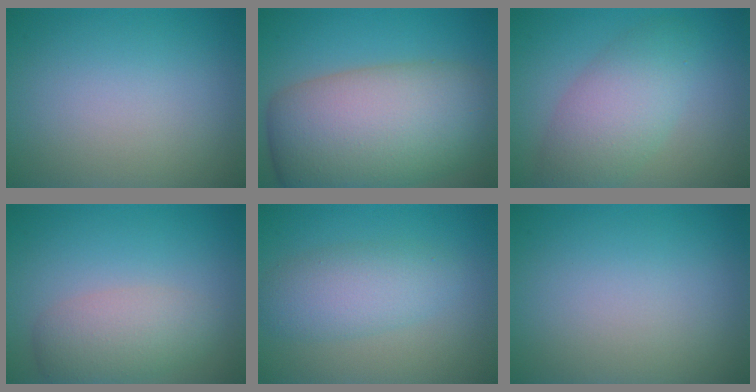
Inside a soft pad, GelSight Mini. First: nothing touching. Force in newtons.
{"total": 12.7, "press": 12.6, "slide": 0.7}
{"total": 5.2, "press": 5.2, "slide": 0.3}
{"total": 3.7, "press": 3.7, "slide": 0.2}
{"total": 4.1, "press": 4.1, "slide": 0.1}
{"total": 0.0}